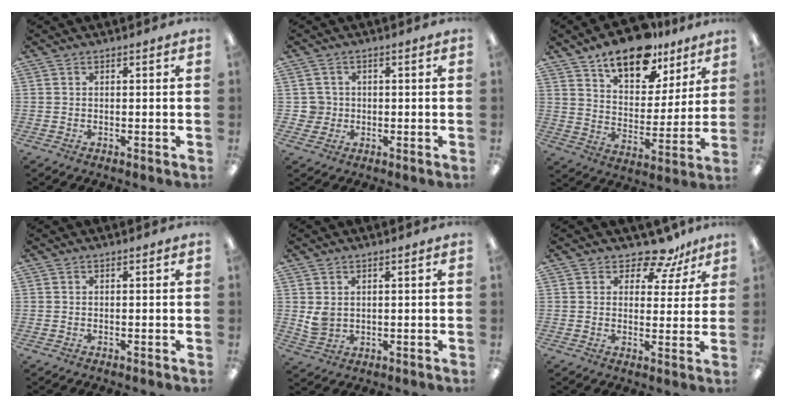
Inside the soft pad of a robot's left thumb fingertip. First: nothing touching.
{"total": 3.8, "force": [0.3, 3.8, 0.4], "torque": [-0.008, 0.005, 0.003]}
{"total": 15.5, "force": [11.7, 7.4, 7.1], "torque": [-0.108, -0.067, 0.206]}
{"total": 0.0}
{"total": 3.9, "force": [1.5, 2.9, 2.0], "torque": [-0.033, 0.000, 0.029]}
{"total": 7.9, "force": [6.5, 3.4, 3.0], "torque": [-0.035, -0.046, 0.115]}